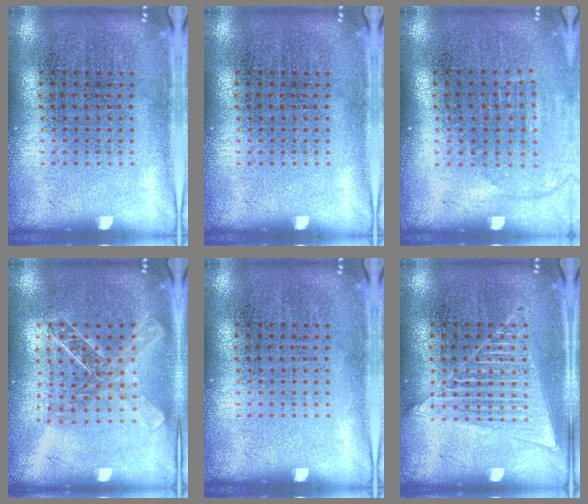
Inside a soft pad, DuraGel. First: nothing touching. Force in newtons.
{"total": 0.0}
{"total": 1.3, "press": 1.2, "slide": 0.5}
{"total": 1.8, "press": 1.6, "slide": 0.8}
{"total": 0.0}
{"total": 2.7, "press": 2.7, "slide": 0.4}